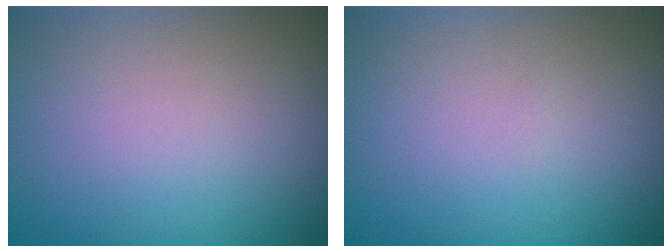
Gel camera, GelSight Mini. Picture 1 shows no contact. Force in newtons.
{"total": 0.0}